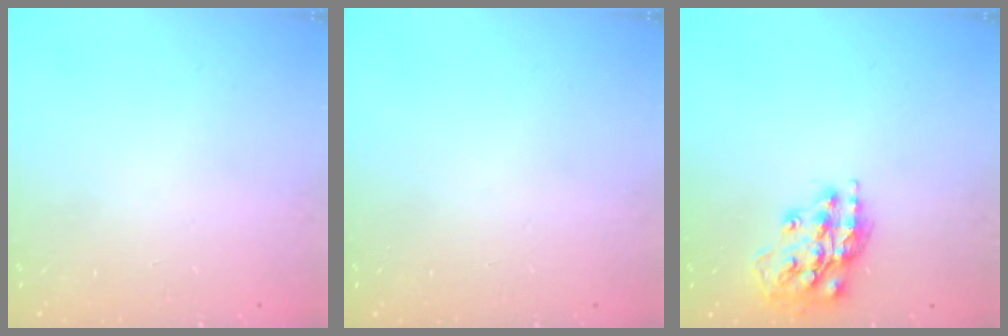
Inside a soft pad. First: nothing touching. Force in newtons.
{"total": 0.0}
{"total": 14.9, "press": 14.9, "slide": 1.1}